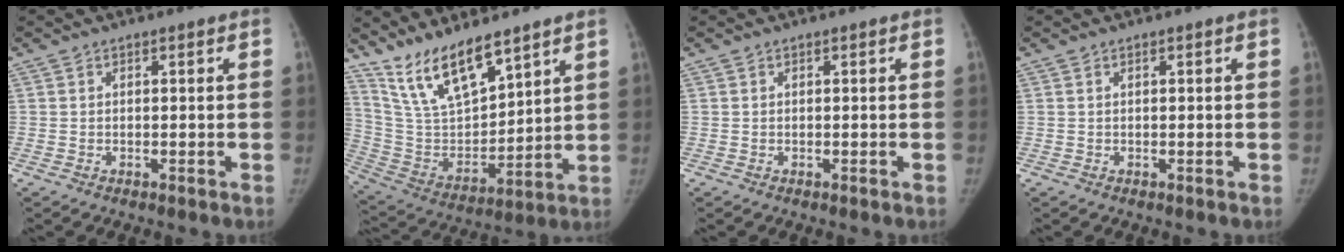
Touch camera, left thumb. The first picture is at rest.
{"total": 14.8, "force": [11.4, 4.6, 8.3], "torque": [-0.128, -0.063, 0.232]}
{"total": 0.0}
{"total": 0.0}